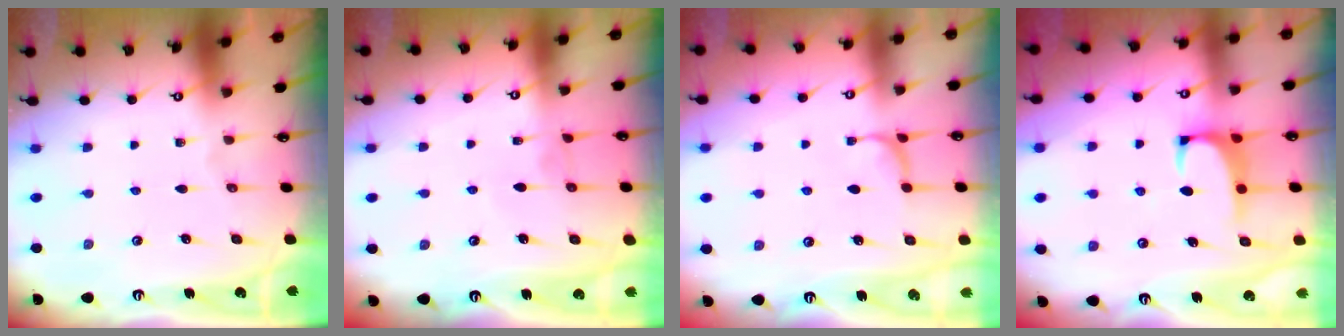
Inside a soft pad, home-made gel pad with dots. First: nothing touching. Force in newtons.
{"total": 1.8, "press": 1.8, "slide": 0.2}
{"total": 1.2, "press": 1.0, "slide": 0.6}
{"total": 0.8, "press": 0.6, "slide": 0.6}